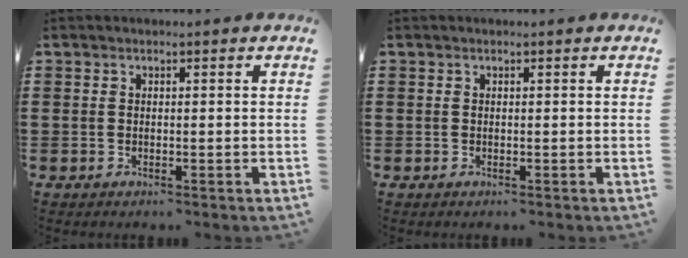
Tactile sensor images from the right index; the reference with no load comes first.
{"total": 0.0}